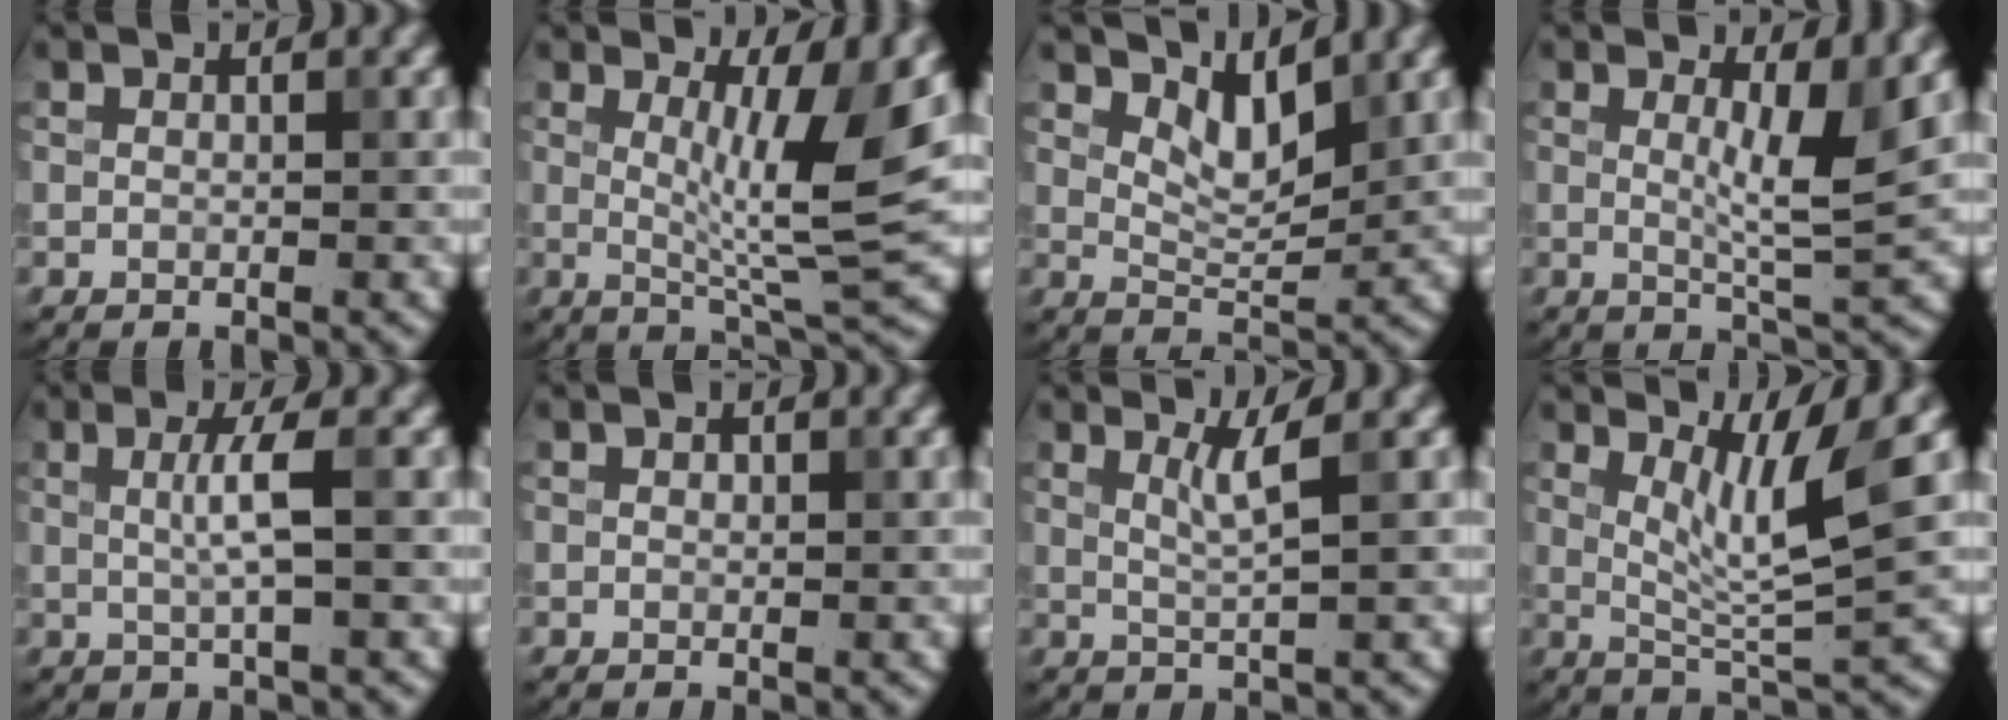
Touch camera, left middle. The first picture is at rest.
{"total": 6.2, "force": [1.2, 1.1, 5.9], "torque": [-0.095, -0.015, 0.025]}
{"total": 2.9, "force": [2.1, 0.9, 1.8], "torque": [-0.039, -0.011, 0.039]}
{"total": 3.5, "force": [0.8, 0.5, 3.4], "torque": [-0.057, -0.005, 0.017]}
{"total": 2.4, "force": [0.1, 0.0, 2.4], "torque": [-0.051, 0.006, 0.005]}
{"total": 0.0}
{"total": 1.8, "force": [0.8, -0.1, 1.6], "torque": [-0.032, -0.002, 0.019]}
{"total": 4.7, "force": [2.0, 0.5, 4.3], "torque": [-0.083, -0.008, 0.043]}